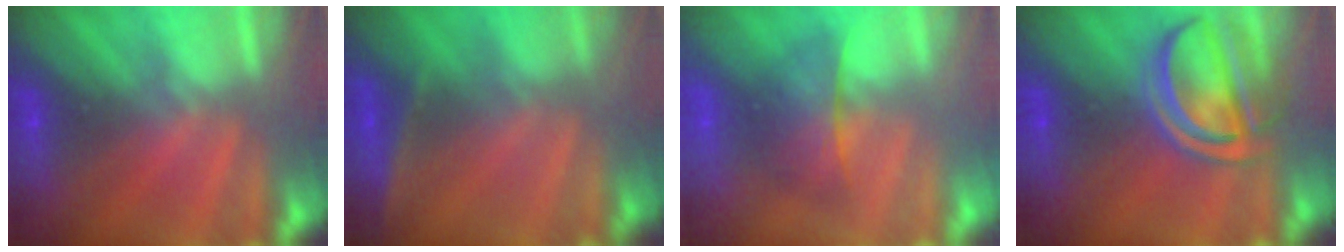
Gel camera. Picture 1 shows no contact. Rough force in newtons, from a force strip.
{"total": 2.8}
{"total": 2.2}
{"total": 6.9}